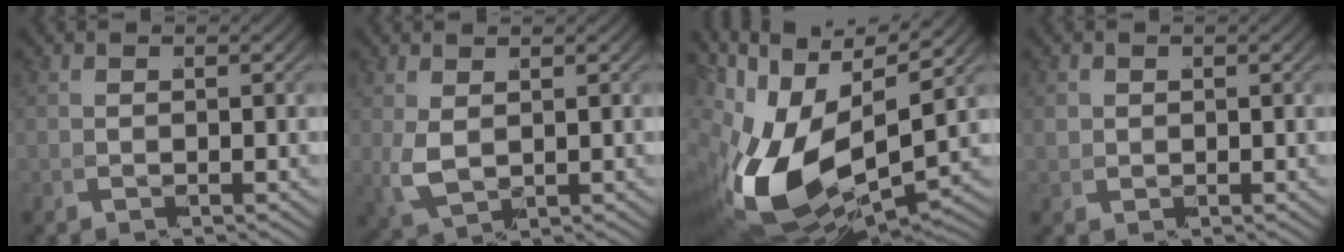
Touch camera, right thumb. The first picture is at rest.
{"total": 2.5, "force": [0.9, 1.3, 2.0], "torque": [-0.056, -0.011, 0.036]}
{"total": 14.8, "force": [-0.9, 8.7, 12.0], "torque": [-0.257, -0.057, 0.016]}
{"total": 1.8, "force": [0.7, 1.5, 0.7], "torque": [-0.019, -0.008, 0.020]}